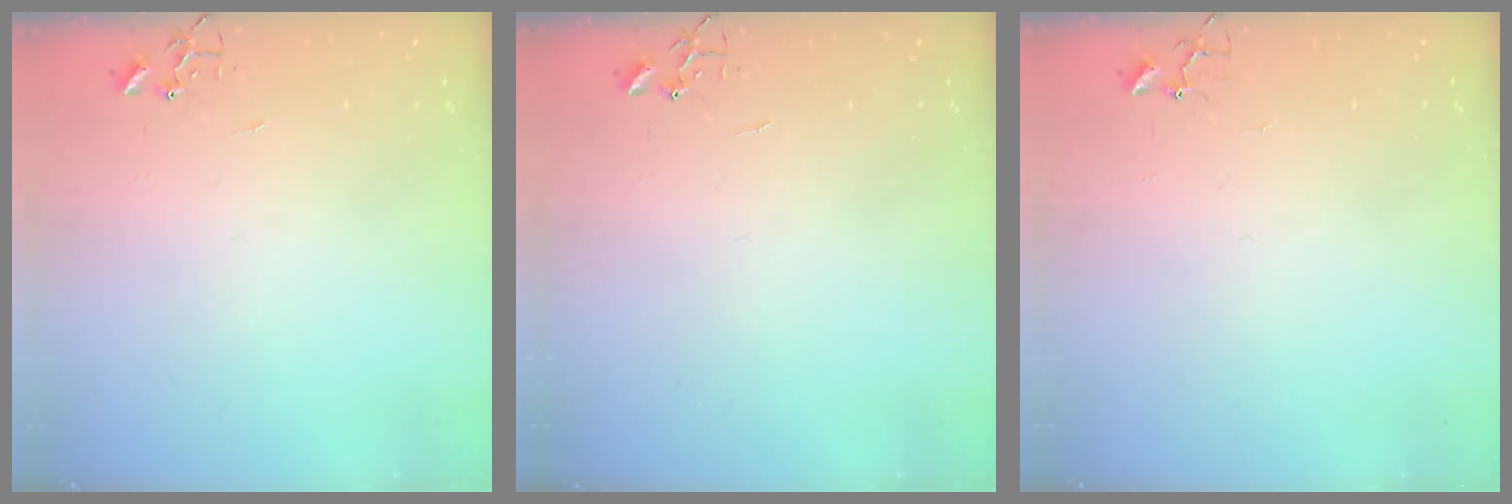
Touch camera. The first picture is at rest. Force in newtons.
{"total": 0.0}
{"total": 4.1, "press": 4.1, "slide": 0.2}